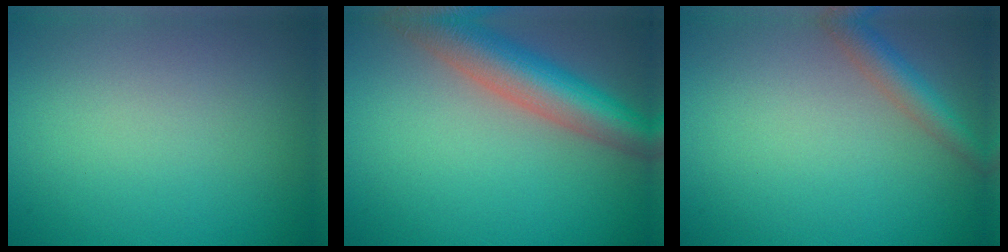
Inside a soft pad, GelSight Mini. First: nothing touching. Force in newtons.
{"total": 7.6, "press": 7.6, "slide": 0.4}
{"total": 2.7, "press": 2.7, "slide": 0.2}